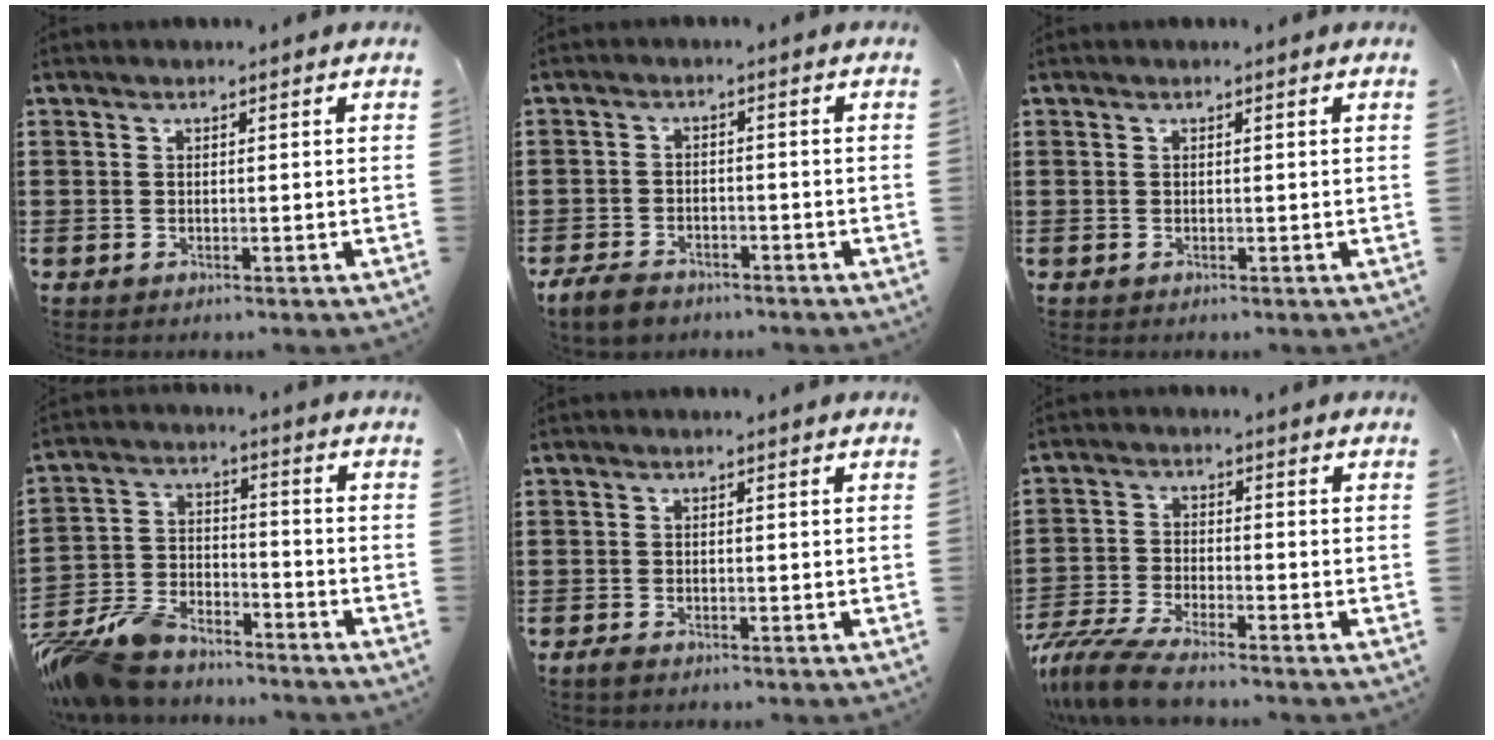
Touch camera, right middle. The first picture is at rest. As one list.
[{"total": 3.5, "force": [-3.0, 1.3, 1.4], "torque": [-0.047, -0.001, -0.066]}, {"total": 0.0}, {"total": 9.1, "force": [-8.6, 2.2, 1.8], "torque": [-0.055, 0.011, -0.175]}, {"total": 0.7, "force": [-0.5, 0.3, 0.4], "torque": [-0.008, -0.002, -0.010]}, {"total": 6.6, "force": [-5.8, 0.6, 3.0], "torque": [-0.085, -0.014, -0.120]}]